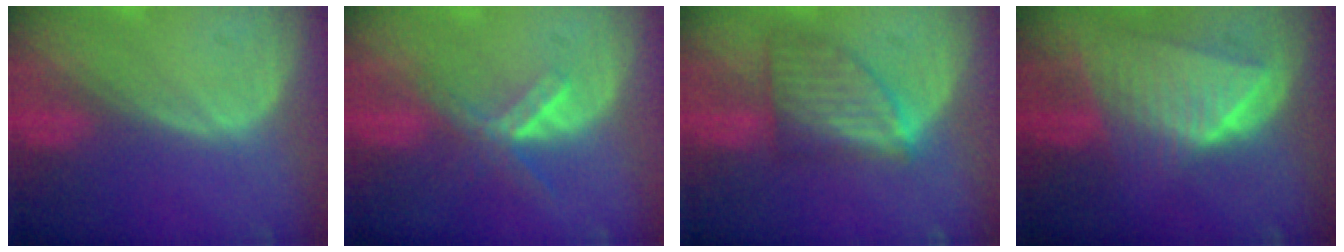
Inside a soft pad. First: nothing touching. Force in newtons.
{"total": 5.5, "press": 4.9, "slide": 2.6}
{"total": 7.3, "press": 6.8, "slide": 2.7}
{"total": 9.2, "press": 8.2, "slide": 4.2}